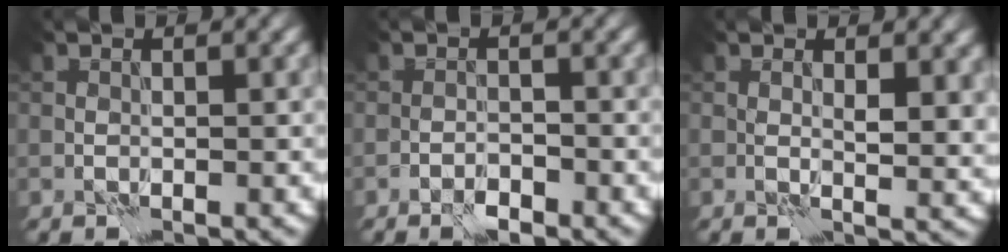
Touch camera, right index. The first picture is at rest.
{"total": 1.9, "force": [-1.4, 0.6, 1.0], "torque": [-0.015, 0.003, -0.026]}
{"total": 2.8, "force": [0.8, 1.1, 2.4], "torque": [-0.037, -0.005, 0.016]}